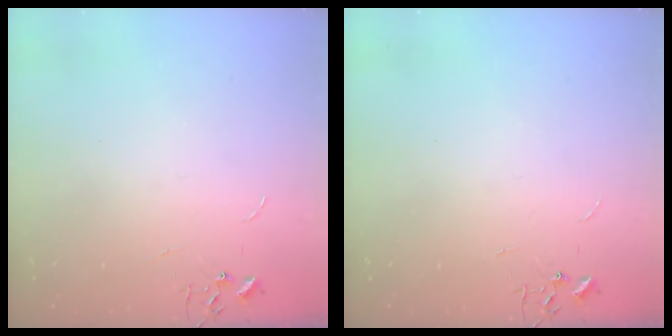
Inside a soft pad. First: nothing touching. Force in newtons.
{"total": 0.0}